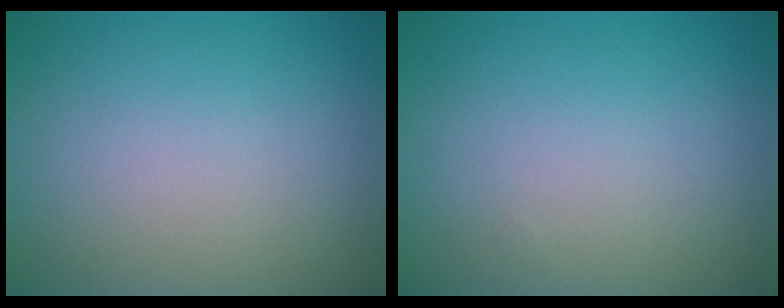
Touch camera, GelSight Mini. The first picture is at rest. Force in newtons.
{"total": 0.0}